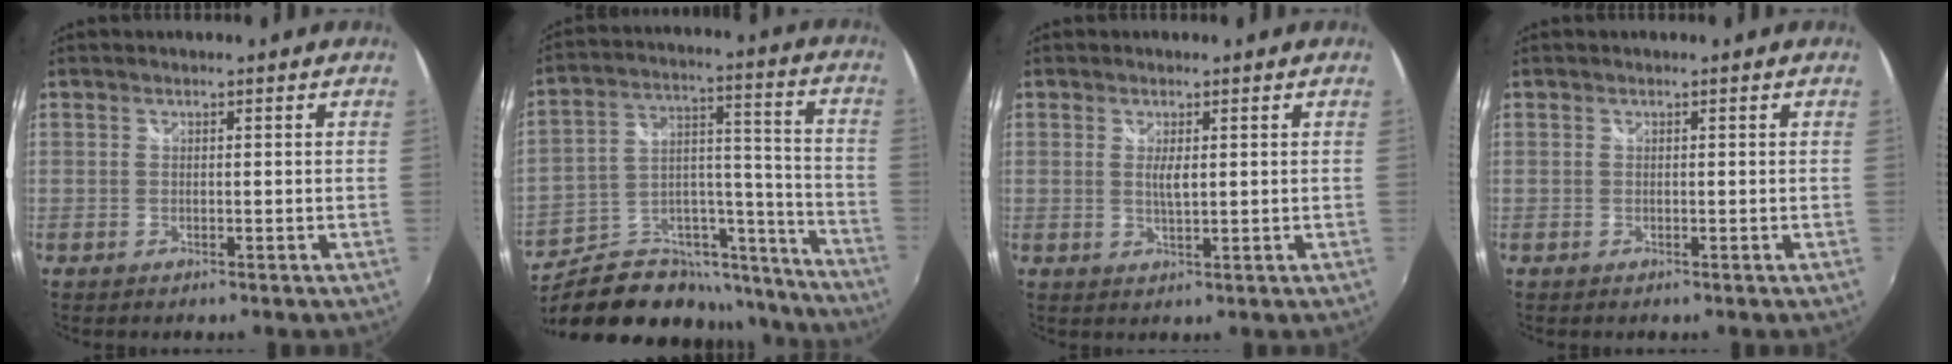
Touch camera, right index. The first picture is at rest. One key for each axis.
{"total": 24.6, "fx": -19.0, "fy": 11.8, "fz": 10.1, "tx": -0.166, "ty": 0.062, "tz": -0.265}
{"total": 2.4, "fx": 0.5, "fy": 0.7, "fz": 2.2, "tx": -0.039, "ty": -0.005, "tz": 0.008}
{"total": 0.0}